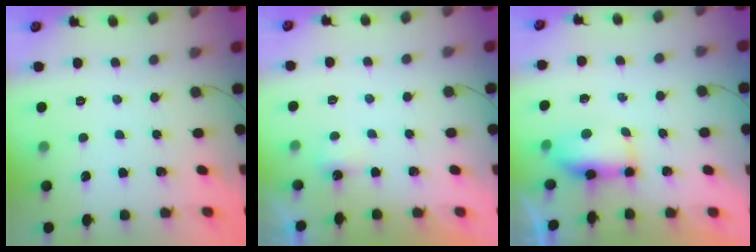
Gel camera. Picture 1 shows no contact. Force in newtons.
{"total": 2.3, "press": 2.2, "slide": 0.6}
{"total": 6.6, "press": 6.6, "slide": 0.9}